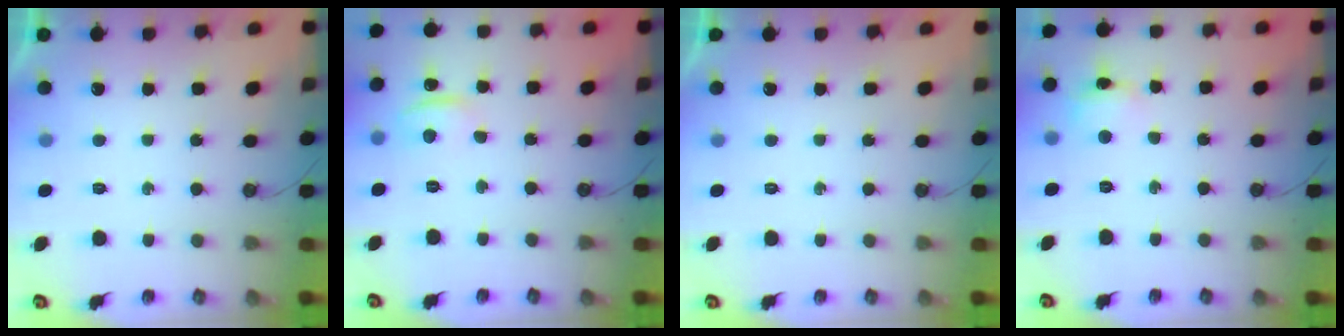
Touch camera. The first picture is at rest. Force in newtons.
{"total": 3.8, "press": 3.8, "slide": 0.4}
{"total": 0.0}
{"total": 5.4, "press": 5.4, "slide": 0.4}